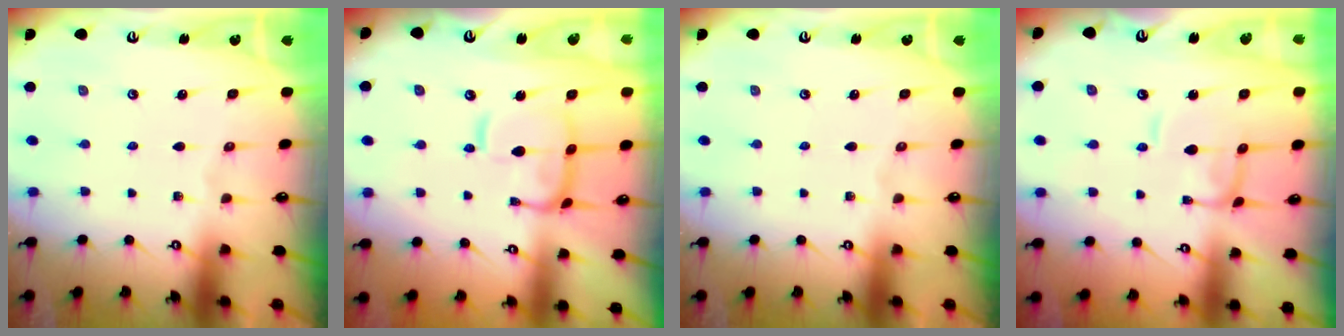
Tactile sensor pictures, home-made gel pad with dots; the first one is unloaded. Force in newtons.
{"total": 6.6, "press": 6.5, "slide": 0.8}
{"total": 0.0}
{"total": 1.4, "press": 1.3, "slide": 0.3}